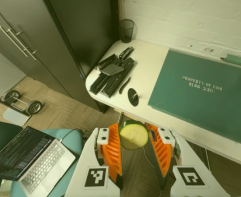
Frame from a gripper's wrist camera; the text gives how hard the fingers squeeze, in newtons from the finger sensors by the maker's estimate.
{"total": 9.7, "left": 9.1, "right": 10.3}